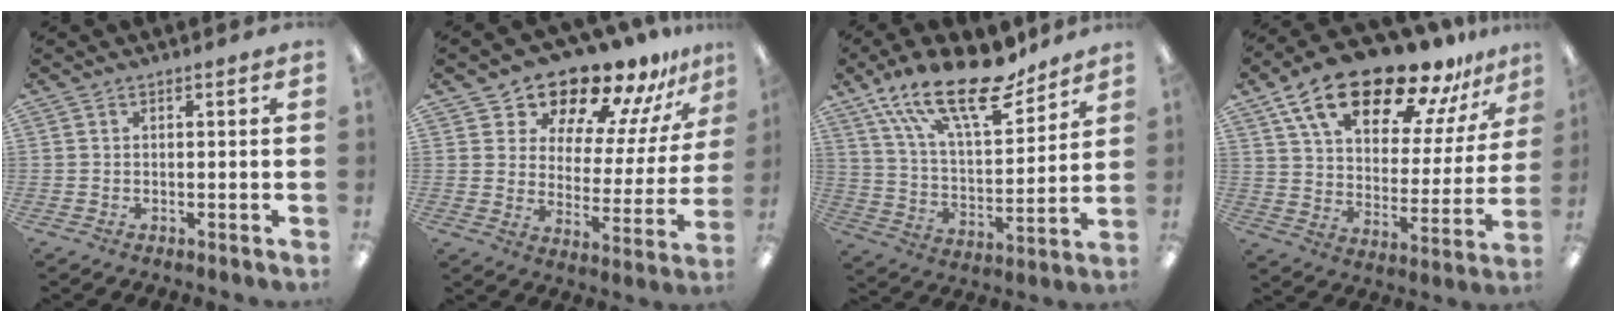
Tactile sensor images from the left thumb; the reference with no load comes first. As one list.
[{"total": 15.4, "force": [14.0, 5.1, 3.7], "torque": [-0.068, -0.128, 0.245]}, {"total": 21.6, "force": [15.3, 7.8, 13.1], "torque": [-0.225, -0.091, 0.265]}, {"total": 23.0, "force": [16.6, 9.5, 12.8], "torque": [-0.217, -0.104, 0.287]}]